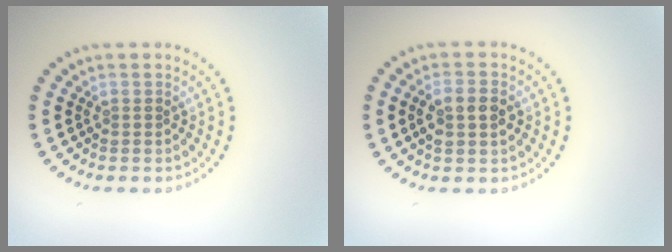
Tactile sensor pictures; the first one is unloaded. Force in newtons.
{"total": 2.6, "press": 2.6, "slide": 0.4}